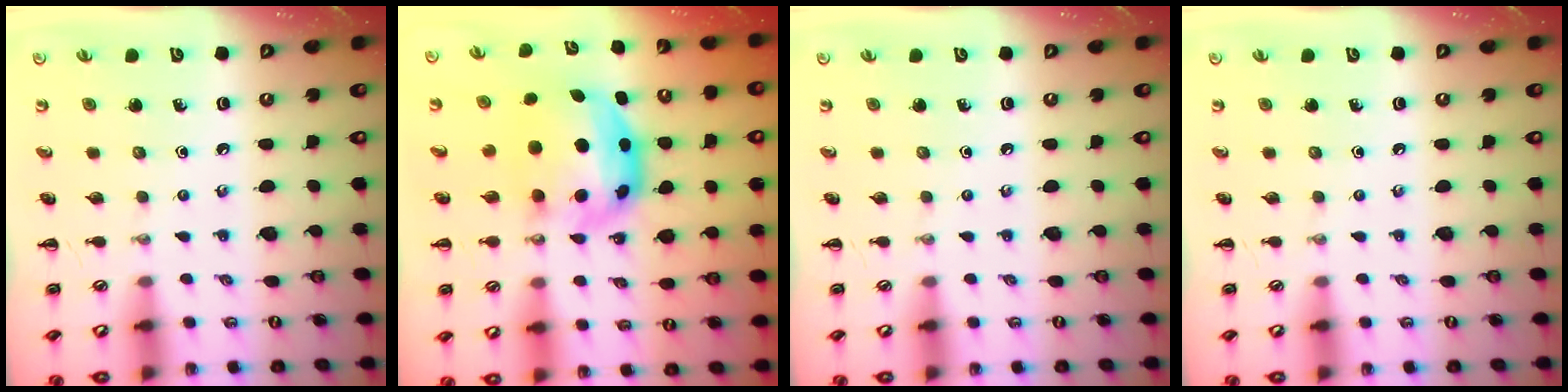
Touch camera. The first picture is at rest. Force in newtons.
{"total": 7.1, "press": 6.9, "slide": 1.6}
{"total": 0.0}
{"total": 0.0}